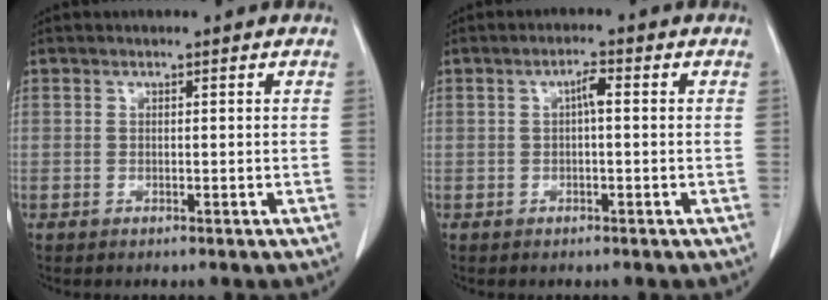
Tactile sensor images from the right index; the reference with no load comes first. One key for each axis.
{"total": 2.1, "fx": 0.2, "fy": 0.4, "fz": 2.1, "tx": -0.036, "ty": 0.005, "tz": 0.002}